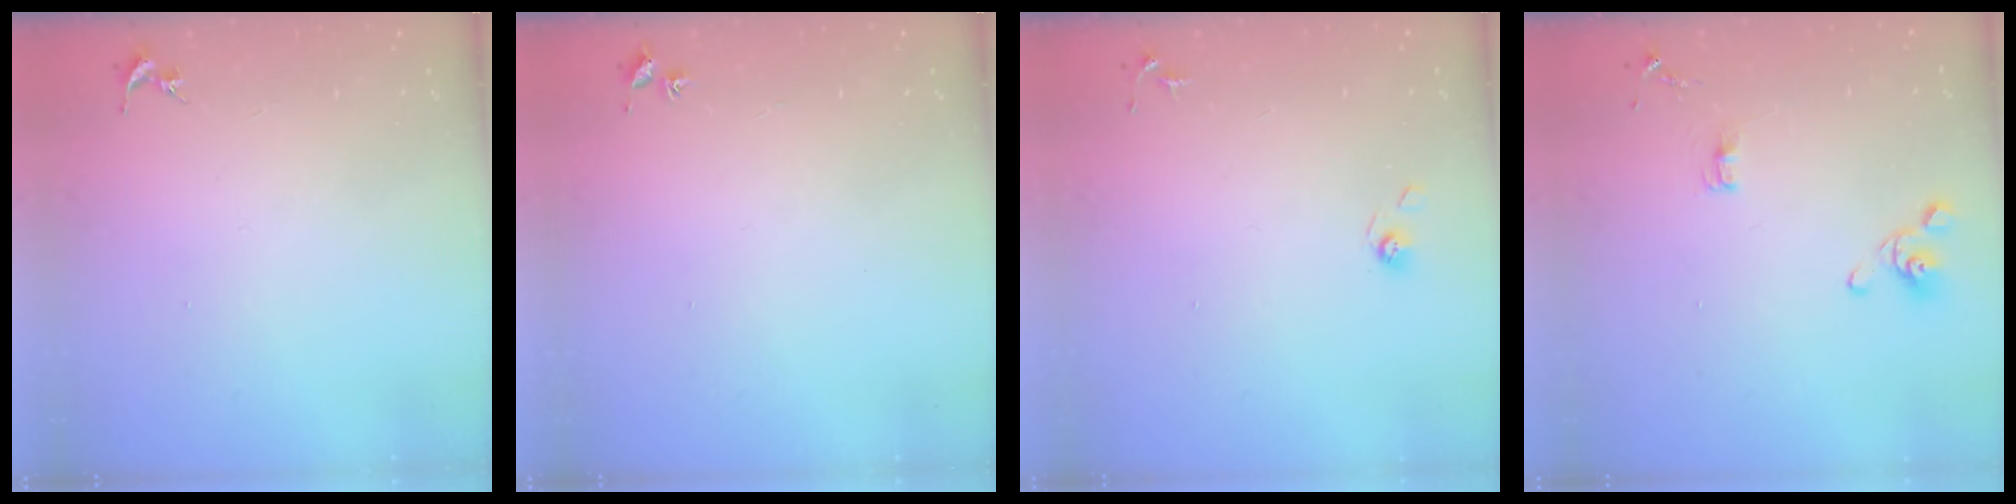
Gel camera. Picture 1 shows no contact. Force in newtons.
{"total": 1.9, "press": 1.9, "slide": 0.2}
{"total": 4.3, "press": 3.8, "slide": 2.0}
{"total": 6.4, "press": 5.9, "slide": 2.4}